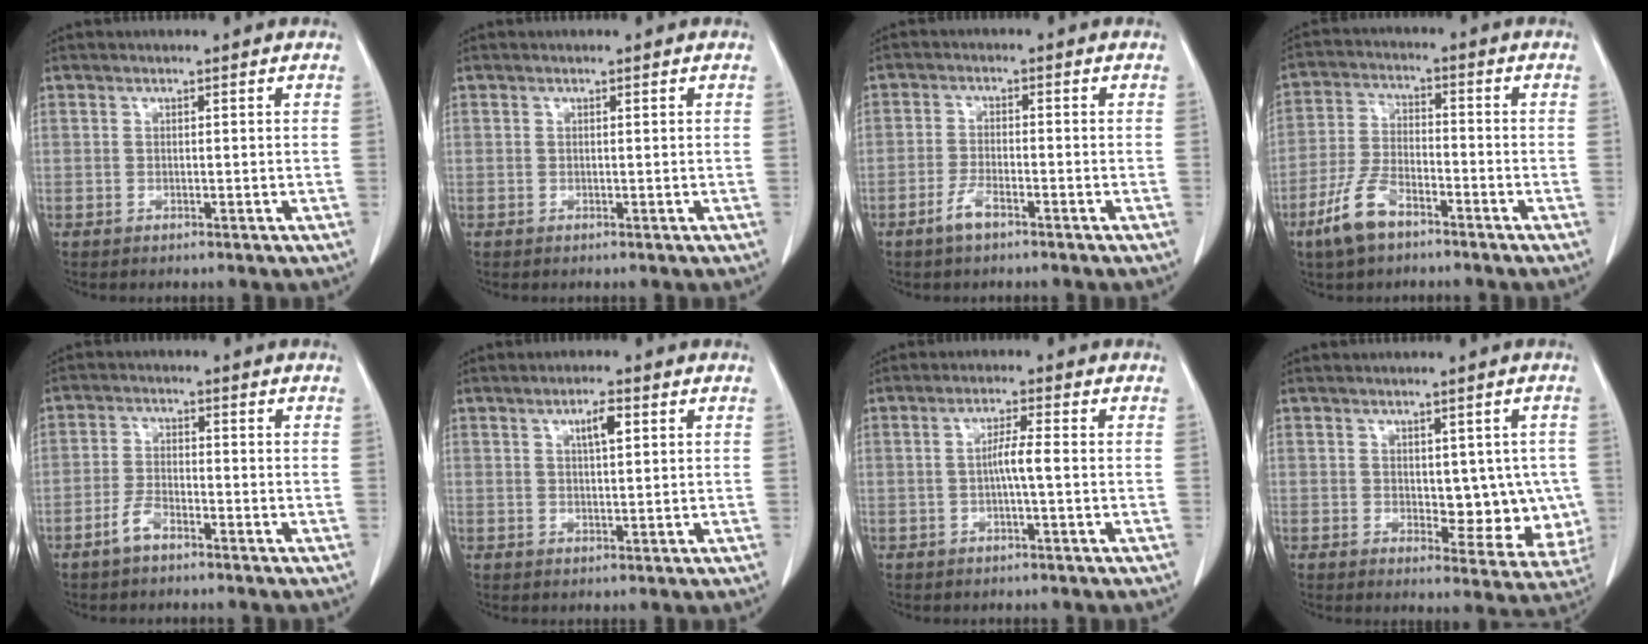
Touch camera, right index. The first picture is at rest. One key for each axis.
{"total": 0.0}
{"total": 3.3, "fx": -2.2, "fy": 0.7, "fz": 2.2, "tx": -0.047, "ty": 0.001, "tz": -0.046}
{"total": 8.1, "fx": -5.3, "fy": 3.3, "fz": 5.1, "tx": -0.119, "ty": -0.002, "tz": -0.104}
{"total": 3.4, "fx": -2.5, "fy": 1.2, "fz": 2.1, "tx": -0.043, "ty": 0.004, "tz": -0.051}
{"total": 3.5, "fx": 1.4, "fy": 0.7, "fz": 3.1, "tx": -0.051, "ty": 0.001, "tz": 0.023}
{"total": 3.4, "fx": -0.4, "fy": -0.1, "fz": 3.3, "tx": -0.060, "ty": 0.004, "tz": -0.008}
{"total": 8.3, "fx": 0.1, "fy": 4.5, "fz": 7.0, "tx": -0.061, "ty": 0.000, "tz": 0.012}